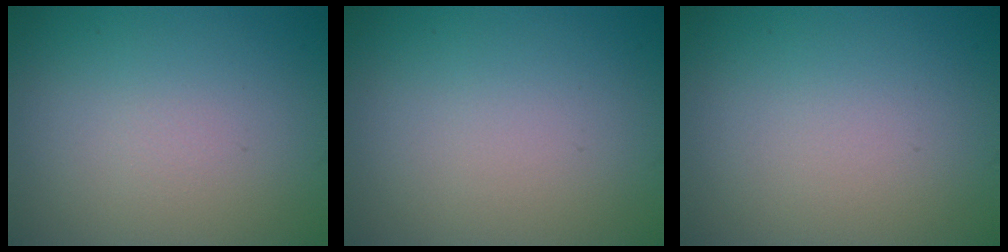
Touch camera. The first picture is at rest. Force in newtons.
{"total": 0.0}
{"total": 0.0}